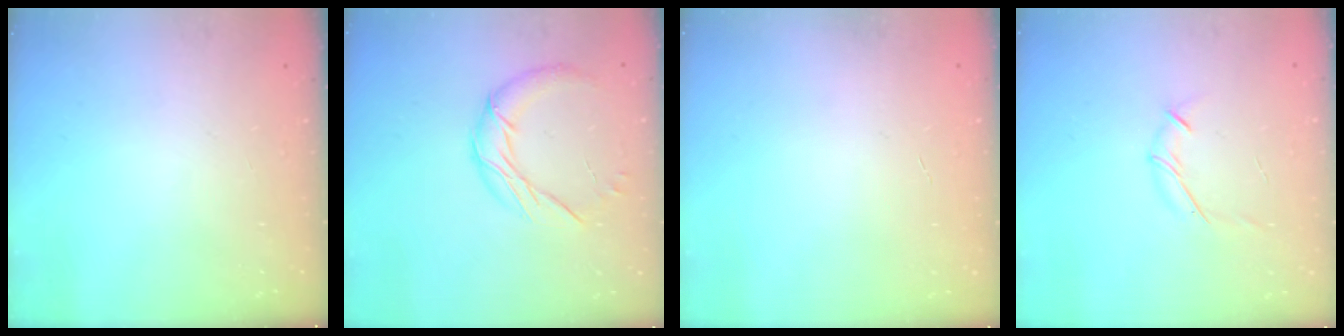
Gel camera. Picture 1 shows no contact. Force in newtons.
{"total": 11.0, "press": 10.9, "slide": 0.6}
{"total": 0.0}
{"total": 5.9, "press": 5.8, "slide": 1.4}